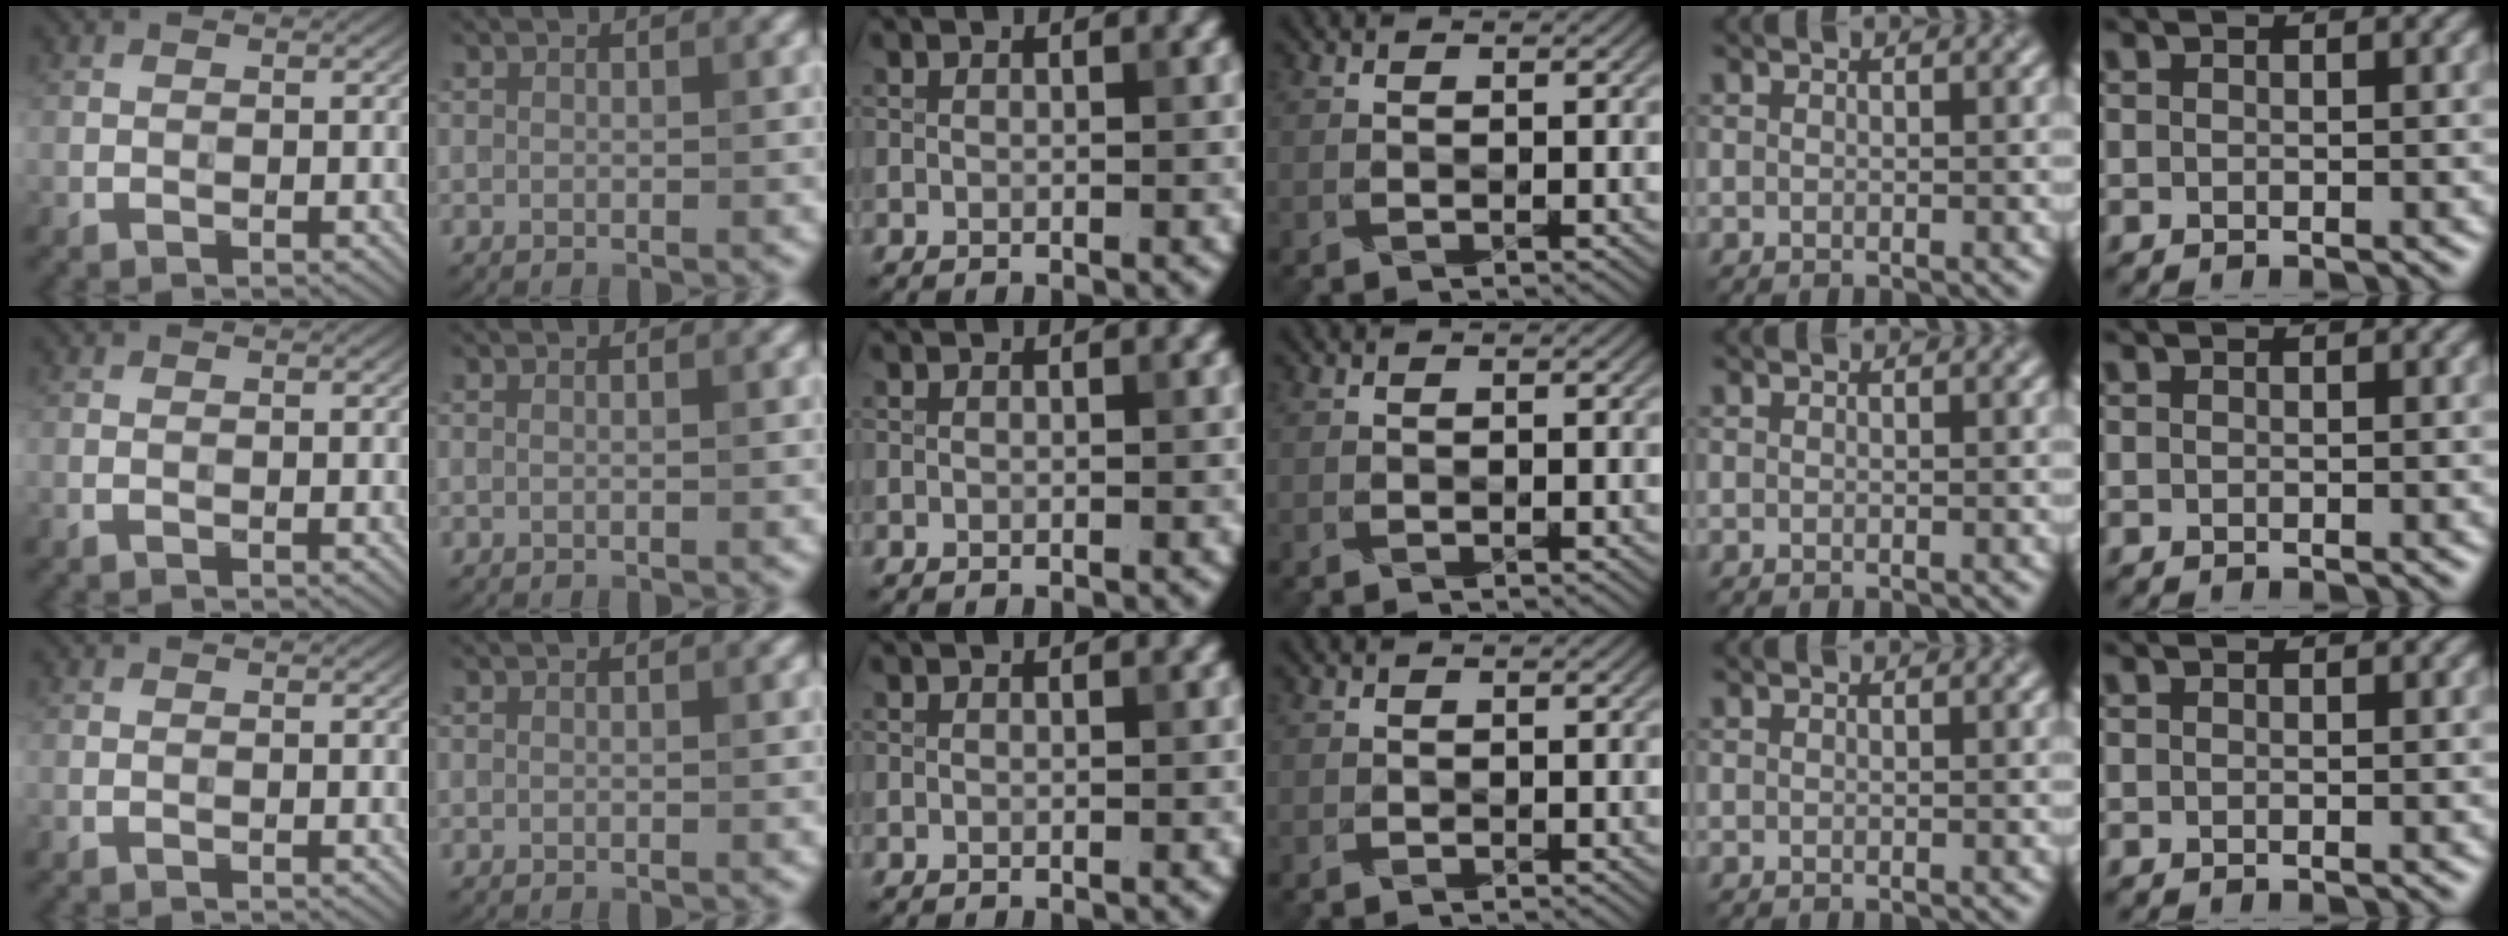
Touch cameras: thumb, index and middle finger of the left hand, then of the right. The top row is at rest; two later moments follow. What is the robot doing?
{"motion": "wrap", "object": "paper"}